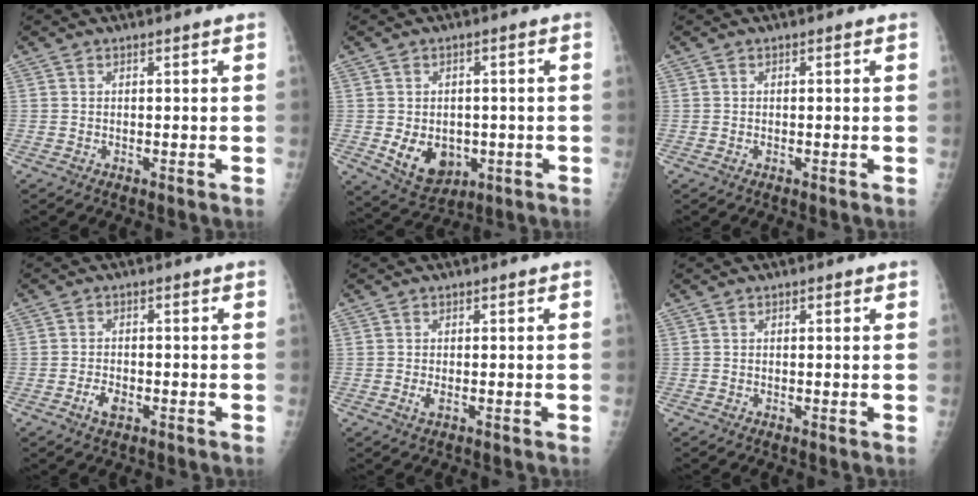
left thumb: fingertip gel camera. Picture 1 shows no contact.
{"total": 9.0, "force": [-1.8, 6.7, 5.7], "torque": [-0.066, -0.001, -0.011]}
{"total": 0.5, "force": [-0.2, 0.3, 0.4], "torque": [-0.007, 0.004, -0.003]}
{"total": 3.1, "force": [-1.5, 1.7, 2.1], "torque": [-0.036, 0.008, -0.026]}
{"total": 1.6, "force": [-0.4, 0.7, 1.4], "torque": [-0.033, -0.002, -0.009]}
{"total": 0.9, "force": [0.4, 0.5, 0.6], "torque": [-0.005, 0.001, 0.002]}